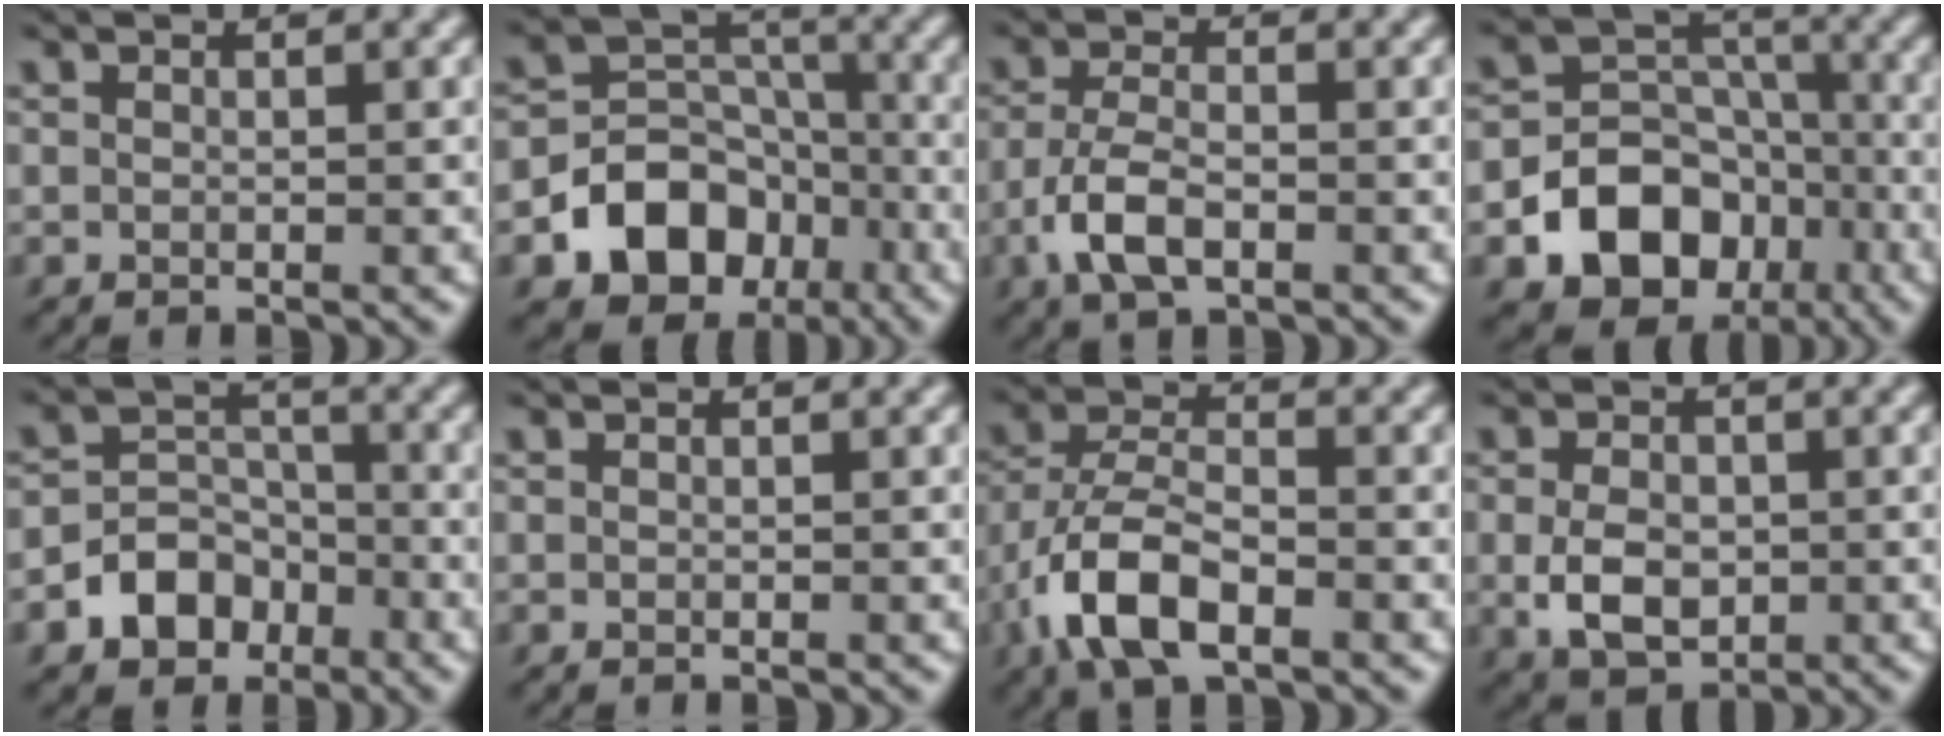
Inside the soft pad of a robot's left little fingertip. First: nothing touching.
{"total": 10.0, "force": [-4.8, 7.8, 4.1], "torque": [-0.053, -0.001, -0.109]}
{"total": 4.2, "force": [-2.0, 1.9, 3.2], "torque": [-0.067, -0.001, -0.042]}
{"total": 11.7, "force": [-5.6, 9.3, 4.5], "torque": [-0.056, -0.012, -0.122]}
{"total": 4.8, "force": [-2.7, 3.6, 1.8], "torque": [-0.012, 0.005, -0.054]}
{"total": 0.0}
{"total": 7.4, "force": [-3.8, 3.3, 5.4], "torque": [-0.111, 0.000, -0.084]}
{"total": 4.4, "force": [-0.7, 3.1, 3.0], "torque": [-0.062, -0.006, -0.013]}